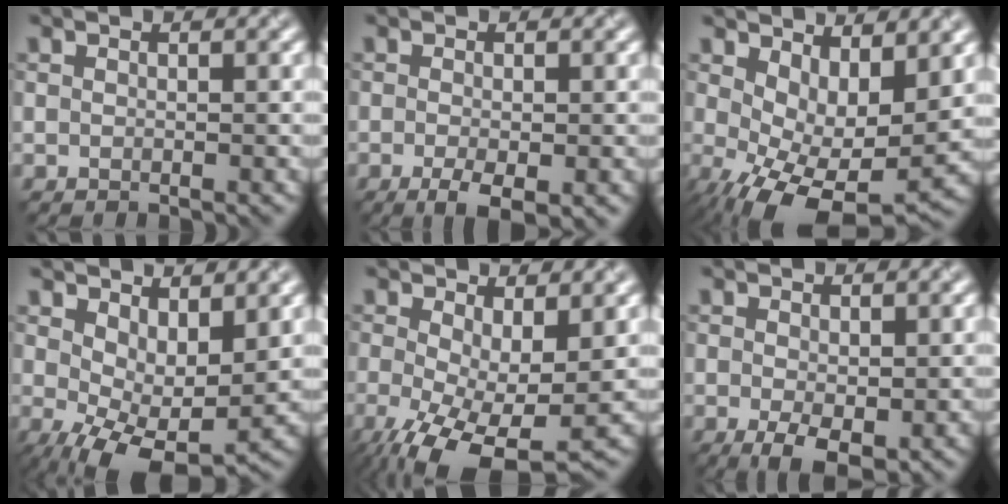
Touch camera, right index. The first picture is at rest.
{"total": 3.1, "force": [-1.4, 0.9, 2.7], "torque": [-0.048, -0.010, -0.023]}
{"total": 9.0, "force": [-0.2, 4.3, 7.9], "torque": [-0.138, -0.020, 0.007]}
{"total": 7.3, "force": [0.1, 3.4, 6.4], "torque": [-0.114, -0.013, 0.007]}
{"total": 9.4, "force": [-2.7, 4.0, 8.1], "torque": [-0.162, -0.029, -0.036]}
{"total": 4.1, "force": [-1.0, 2.0, 3.5], "torque": [-0.062, -0.016, -0.011]}